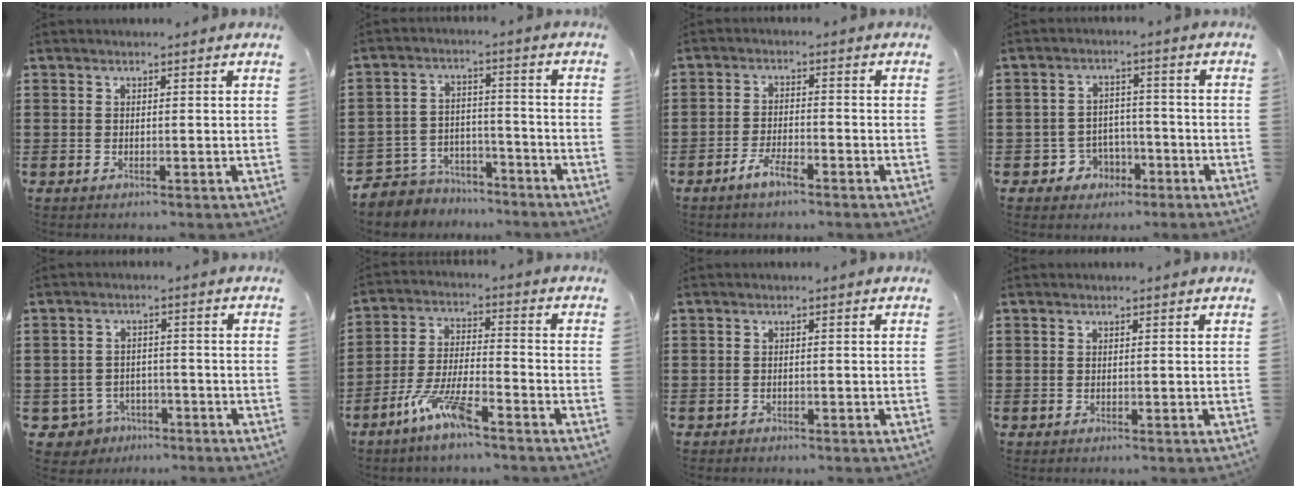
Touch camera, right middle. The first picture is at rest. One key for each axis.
{"total": 5.6, "fx": -5.3, "fy": 1.9, "fz": -0.2, "tx": -0.015, "ty": 0.009, "tz": -0.115}
{"total": 3.7, "fx": -2.7, "fy": 1.0, "fz": 2.3, "tx": -0.053, "ty": 0.003, "tz": -0.056}
{"total": 4.3, "fx": -2.6, "fy": 3.4, "fz": 0.8, "tx": -0.025, "ty": 0.012, "tz": -0.052}
{"total": 3.7, "fx": -2.9, "fy": 2.1, "fz": 0.7, "tx": -0.043, "ty": -0.004, "tz": -0.067}
{"total": 7.9, "fx": -5.7, "fy": 1.3, "fz": 5.4, "tx": -0.126, "ty": -0.006, "tz": -0.111}
{"total": 0.8, "fx": -0.7, "fy": 0.4, "fz": 0.0, "tx": 0.000, "ty": 0.003, "tz": -0.016}
{"total": 0.0}